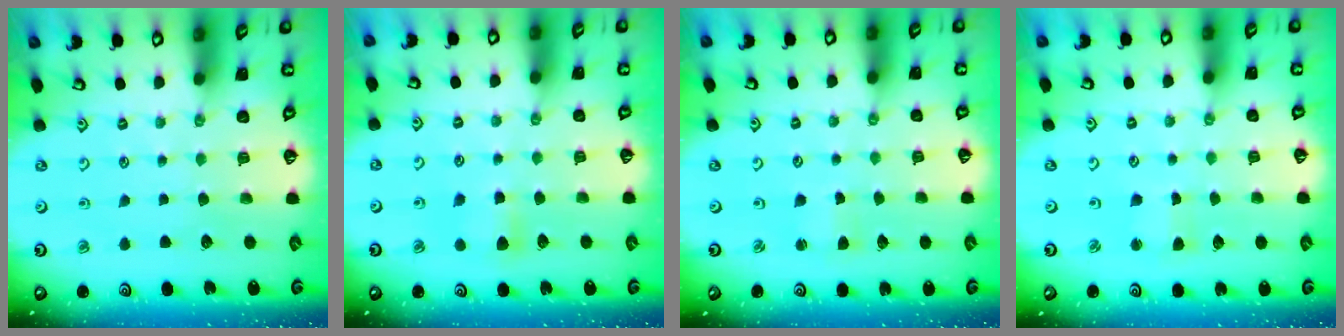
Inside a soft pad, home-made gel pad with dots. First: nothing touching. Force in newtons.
{"total": 5.2, "press": 5.1, "slide": 0.7}
{"total": 2.1, "press": 2.1, "slide": 0.2}
{"total": 3.0, "press": 2.9, "slide": 0.6}